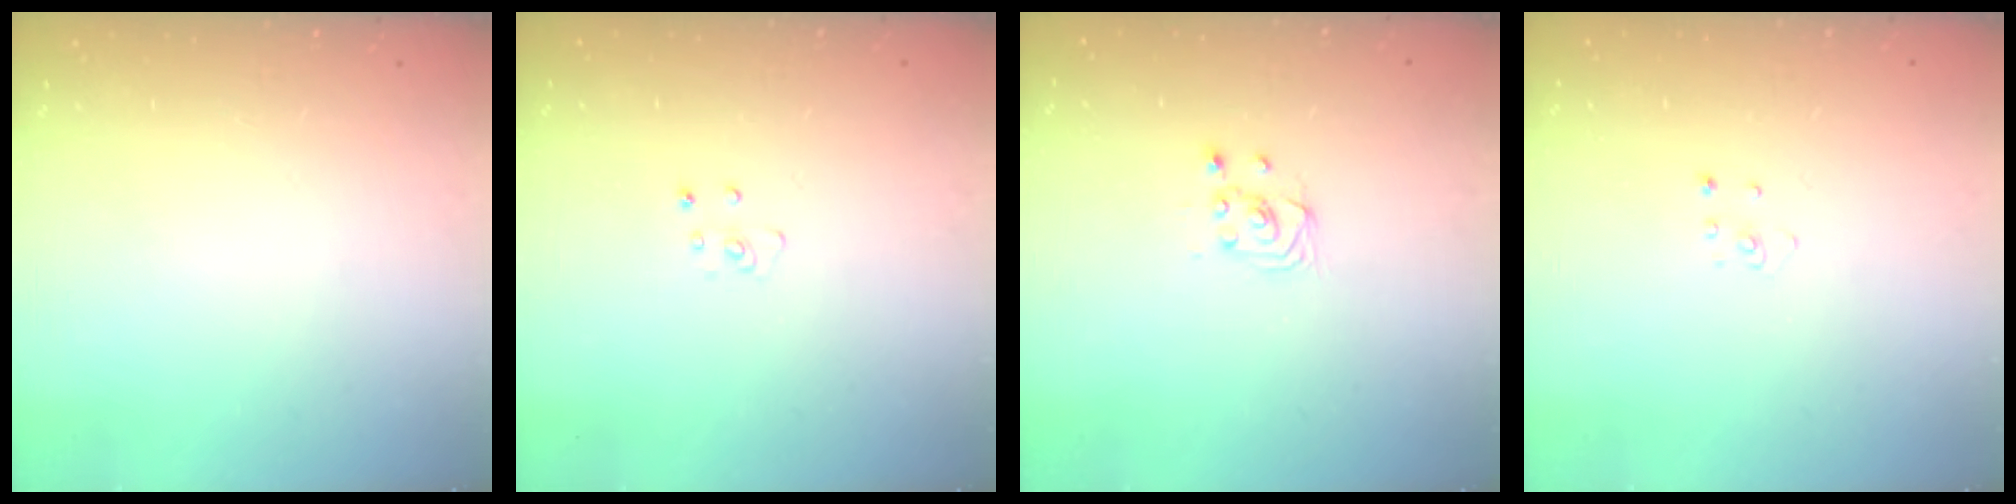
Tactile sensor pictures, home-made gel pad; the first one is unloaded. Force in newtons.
{"total": 3.9, "press": 3.9, "slide": 0.3}
{"total": 2.5, "press": 2.2, "slide": 1.1}
{"total": 2.2, "press": 2.2, "slide": 0.2}